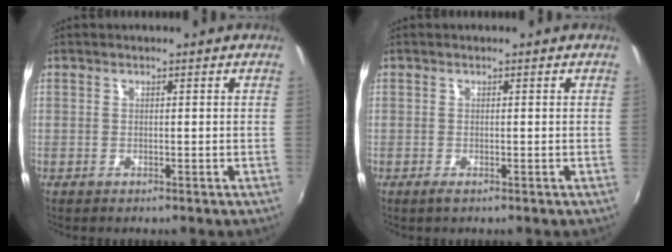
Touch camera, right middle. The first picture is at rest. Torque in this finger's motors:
{"motor_torque": [0.21, -0.09, 0.07, 0.02]}